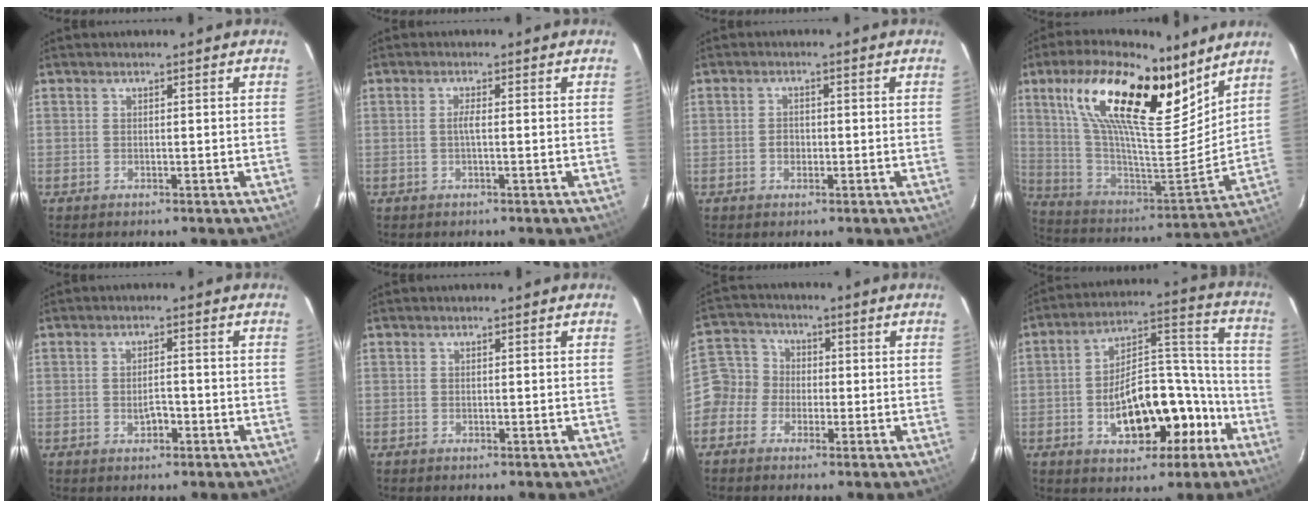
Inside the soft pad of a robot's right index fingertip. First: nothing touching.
{"total": 1.3, "force": [-0.2, -0.1, 1.3], "torque": [-0.025, 0.002, -0.006]}
{"total": 1.9, "force": [-0.5, 1.6, 0.9], "torque": [-0.017, 0.005, -0.010]}
{"total": 25.3, "force": [14.6, 9.6, 18.3], "torque": [-0.346, 0.025, 0.265]}
{"total": 2.4, "force": [-1.0, 1.3, 1.8], "torque": [-0.034, 0.005, -0.014]}
{"total": 0.0}
{"total": 6.6, "force": [-2.4, 6.0, 1.2], "torque": [-0.022, 0.027, -0.061]}
{"total": 17.7, "force": [-7.6, 9.2, 13.1], "torque": [-0.216, 0.047, -0.097]}